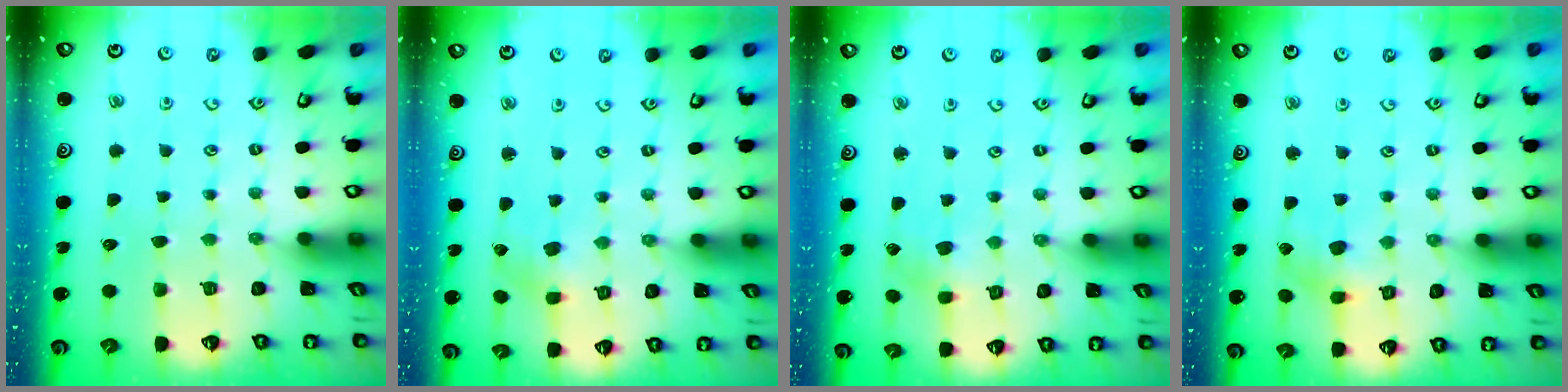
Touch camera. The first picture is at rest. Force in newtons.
{"total": 2.4, "press": 2.3, "slide": 0.6}
{"total": 2.6, "press": 2.6, "slide": 0.4}
{"total": 5.4, "press": 5.3, "slide": 0.7}